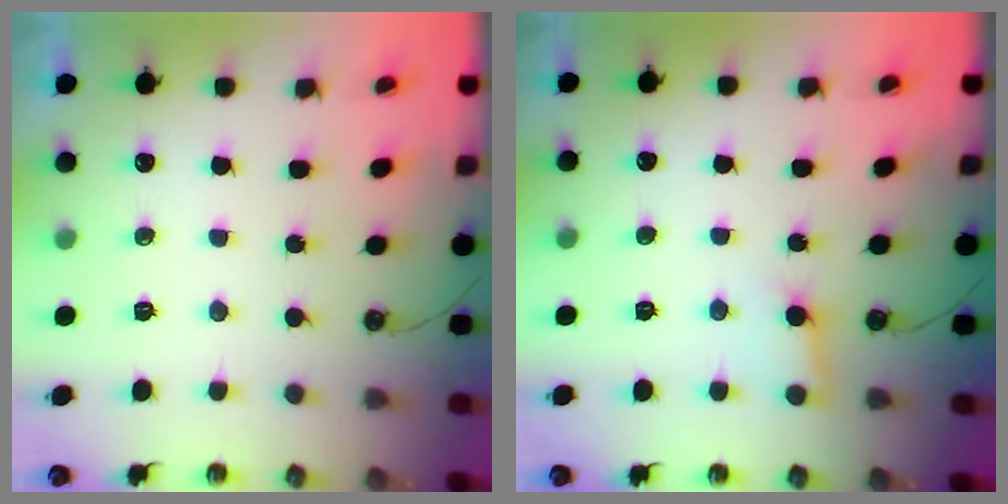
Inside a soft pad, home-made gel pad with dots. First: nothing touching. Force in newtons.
{"total": 4.1, "press": 4.1, "slide": 0.6}